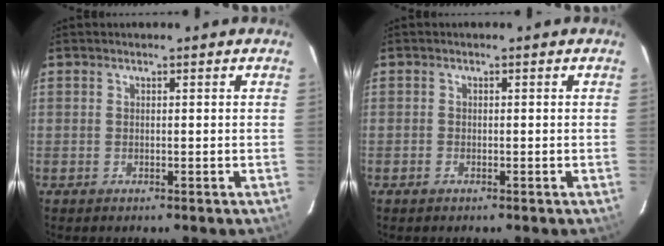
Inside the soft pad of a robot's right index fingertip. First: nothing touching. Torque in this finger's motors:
{"motor_torque": [0.02, -0.04, 0.00, -0.01]}